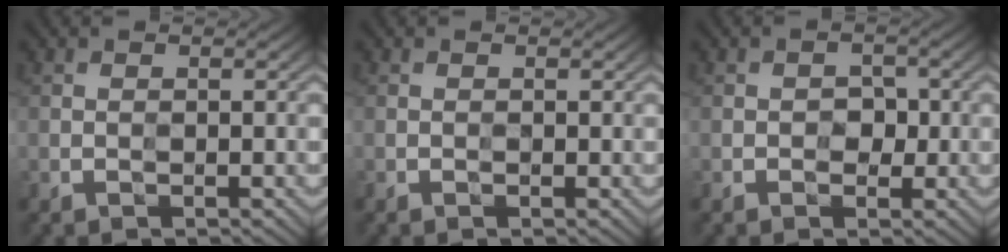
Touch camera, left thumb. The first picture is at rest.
{"total": 0.0}
{"total": 2.4, "force": [-0.2, 2.1, 1.0], "torque": [-0.004, 0.001, -0.005]}